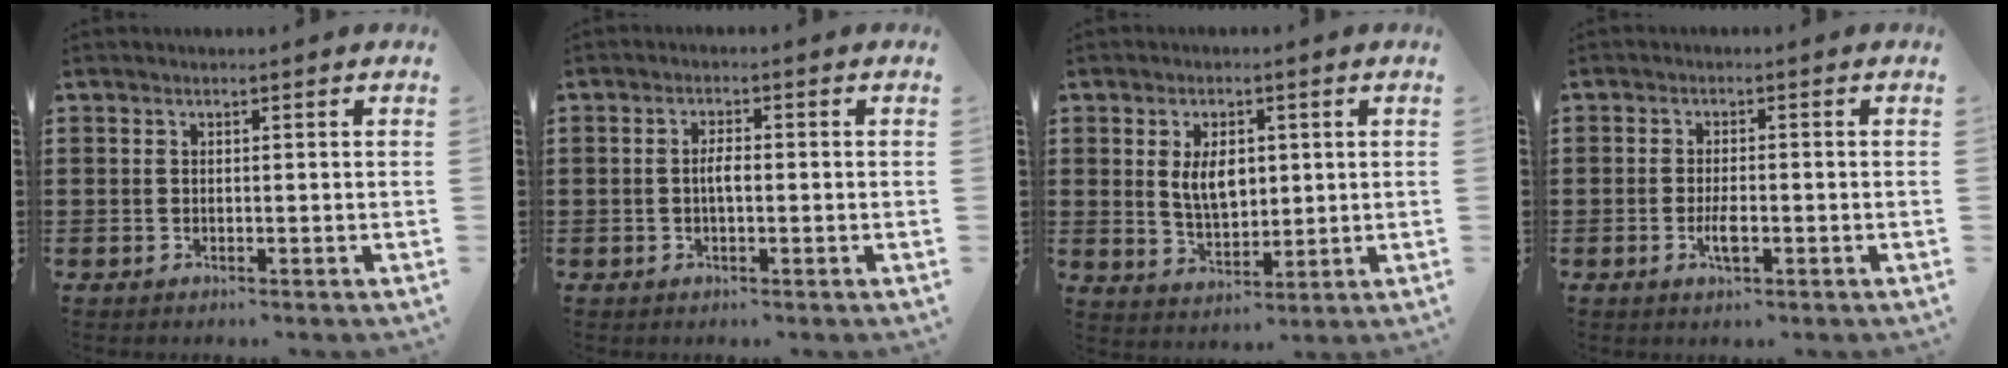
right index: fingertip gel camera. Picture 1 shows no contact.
{"total": 2.3, "force": [-0.3, 0.8, 2.2], "torque": [-0.041, 0.002, -0.006]}
{"total": 6.0, "force": [1.2, 3.4, 4.8], "torque": [-0.085, 0.005, 0.015]}
{"total": 3.2, "force": [-1.1, 0.9, 2.8], "torque": [-0.064, -0.006, -0.023]}